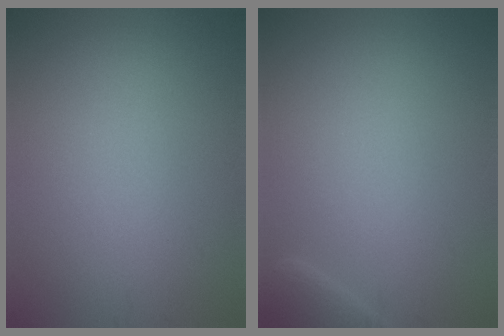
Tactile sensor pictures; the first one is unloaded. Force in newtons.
{"total": 1.9, "press": 1.9, "slide": 0.3}